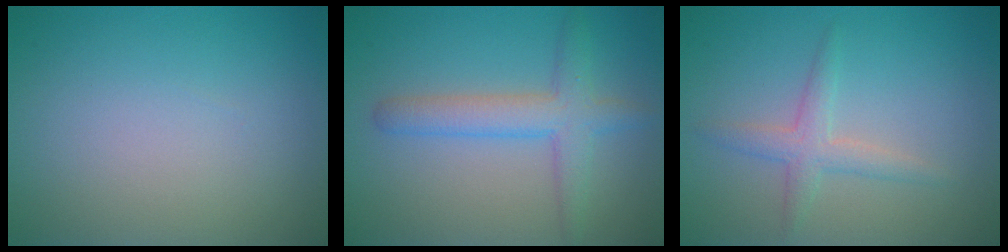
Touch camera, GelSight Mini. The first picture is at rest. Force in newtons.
{"total": 3.7, "press": 3.7, "slide": 0.1}
{"total": 2.3, "press": 2.3, "slide": 0.1}